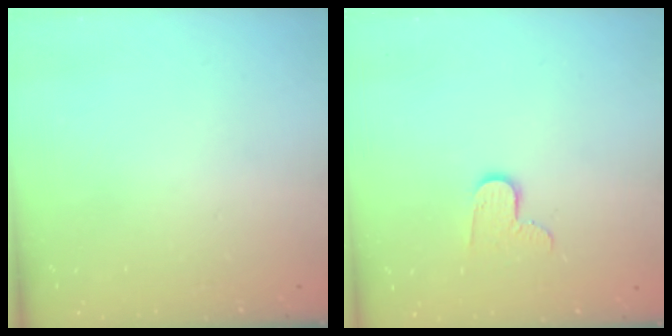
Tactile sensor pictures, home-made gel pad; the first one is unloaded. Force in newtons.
{"total": 6.4, "press": 6.4, "slide": 0.5}